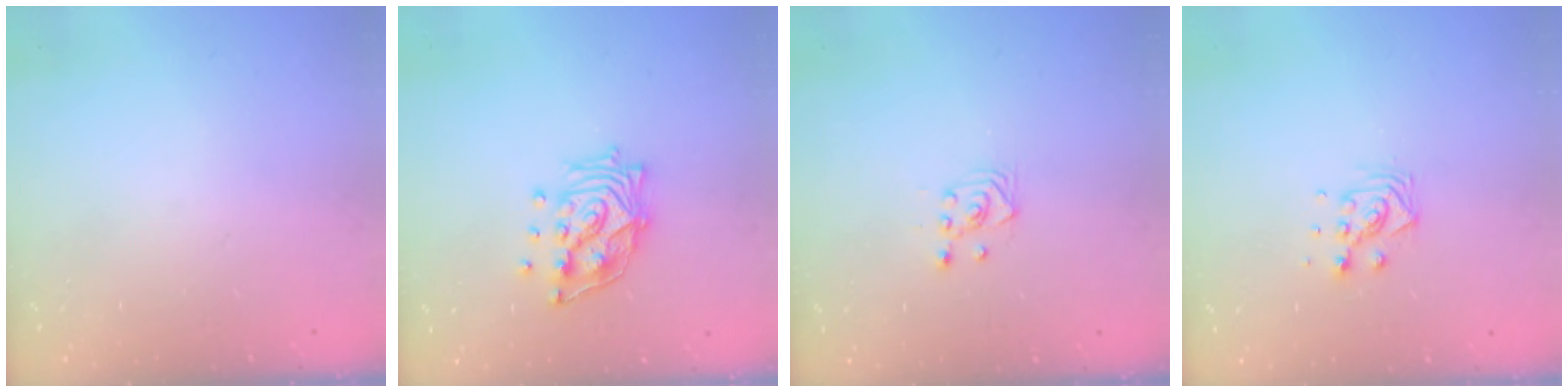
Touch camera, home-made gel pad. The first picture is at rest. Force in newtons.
{"total": 13.1, "press": 13.1, "slide": 1.1}
{"total": 3.5, "press": 3.1, "slide": 1.6}
{"total": 6.2, "press": 6.2, "slide": 1.0}